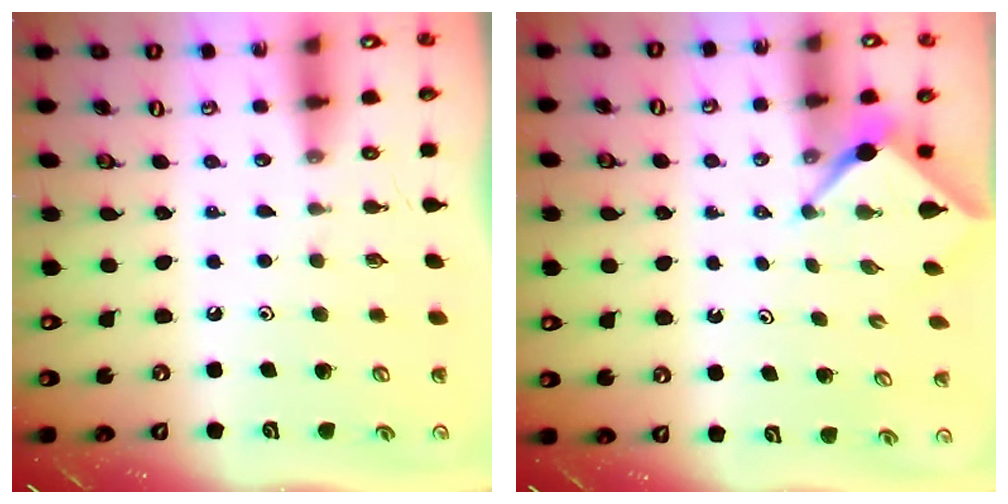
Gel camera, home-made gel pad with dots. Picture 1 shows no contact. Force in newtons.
{"total": 2.5, "press": 2.4, "slide": 0.3}